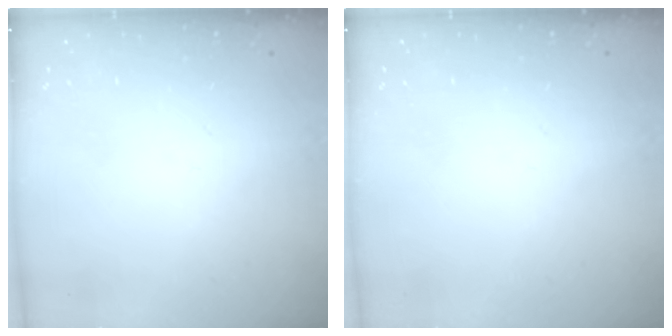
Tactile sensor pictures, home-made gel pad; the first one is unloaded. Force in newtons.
{"total": 0.0}